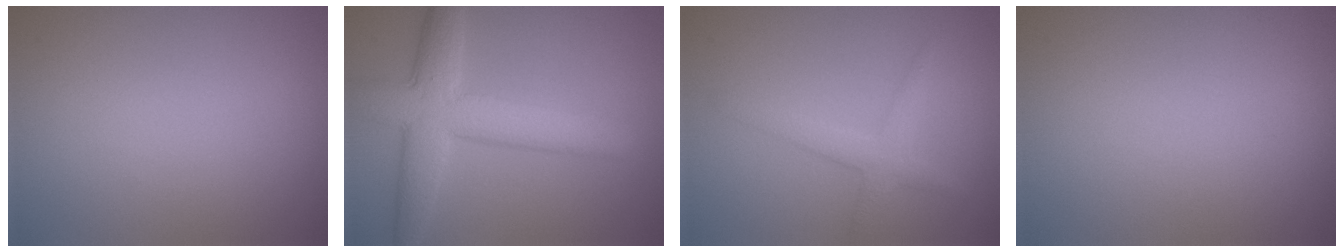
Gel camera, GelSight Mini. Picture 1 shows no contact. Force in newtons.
{"total": 5.5, "press": 5.5, "slide": 0.4}
{"total": 2.3, "press": 2.3, "slide": 0.1}
{"total": 0.0}